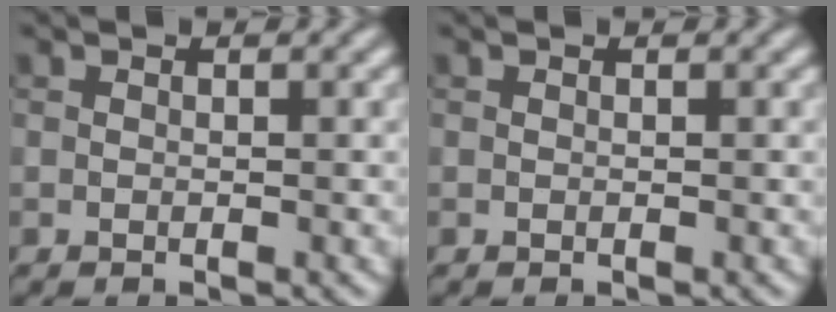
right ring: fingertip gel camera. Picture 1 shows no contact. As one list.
[{"total": 0.0}]